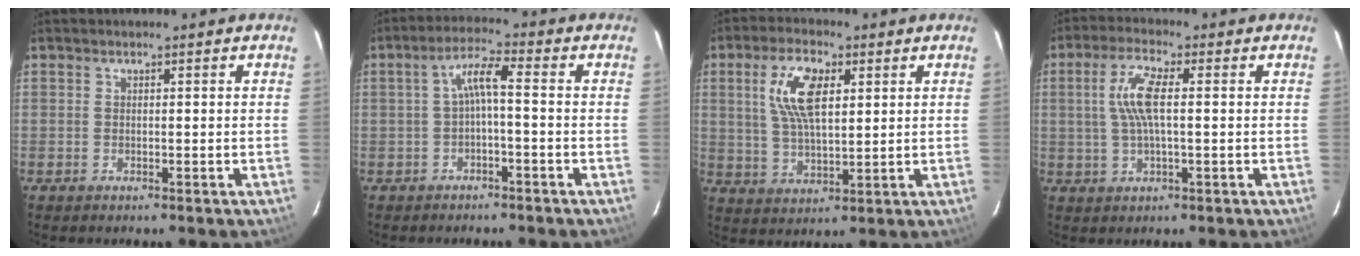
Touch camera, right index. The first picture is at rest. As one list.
[{"total": 4.3, "force": [-1.0, 0.5, 4.2], "torque": [-0.090, 0.012, -0.017]}, {"total": 9.9, "force": [3.2, 4.4, 8.3], "torque": [-0.164, 0.011, 0.064]}, {"total": 7.4, "force": [0.7, 1.9, 7.1], "torque": [-0.143, 0.008, 0.017]}]